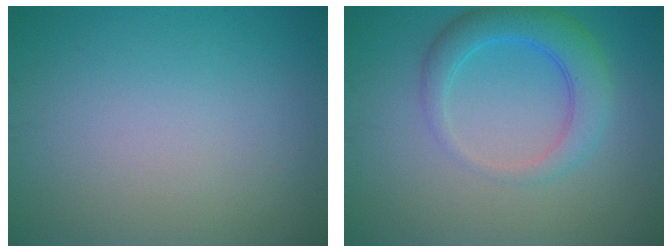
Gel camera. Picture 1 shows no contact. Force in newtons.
{"total": 4.3, "press": 4.3, "slide": 0.3}